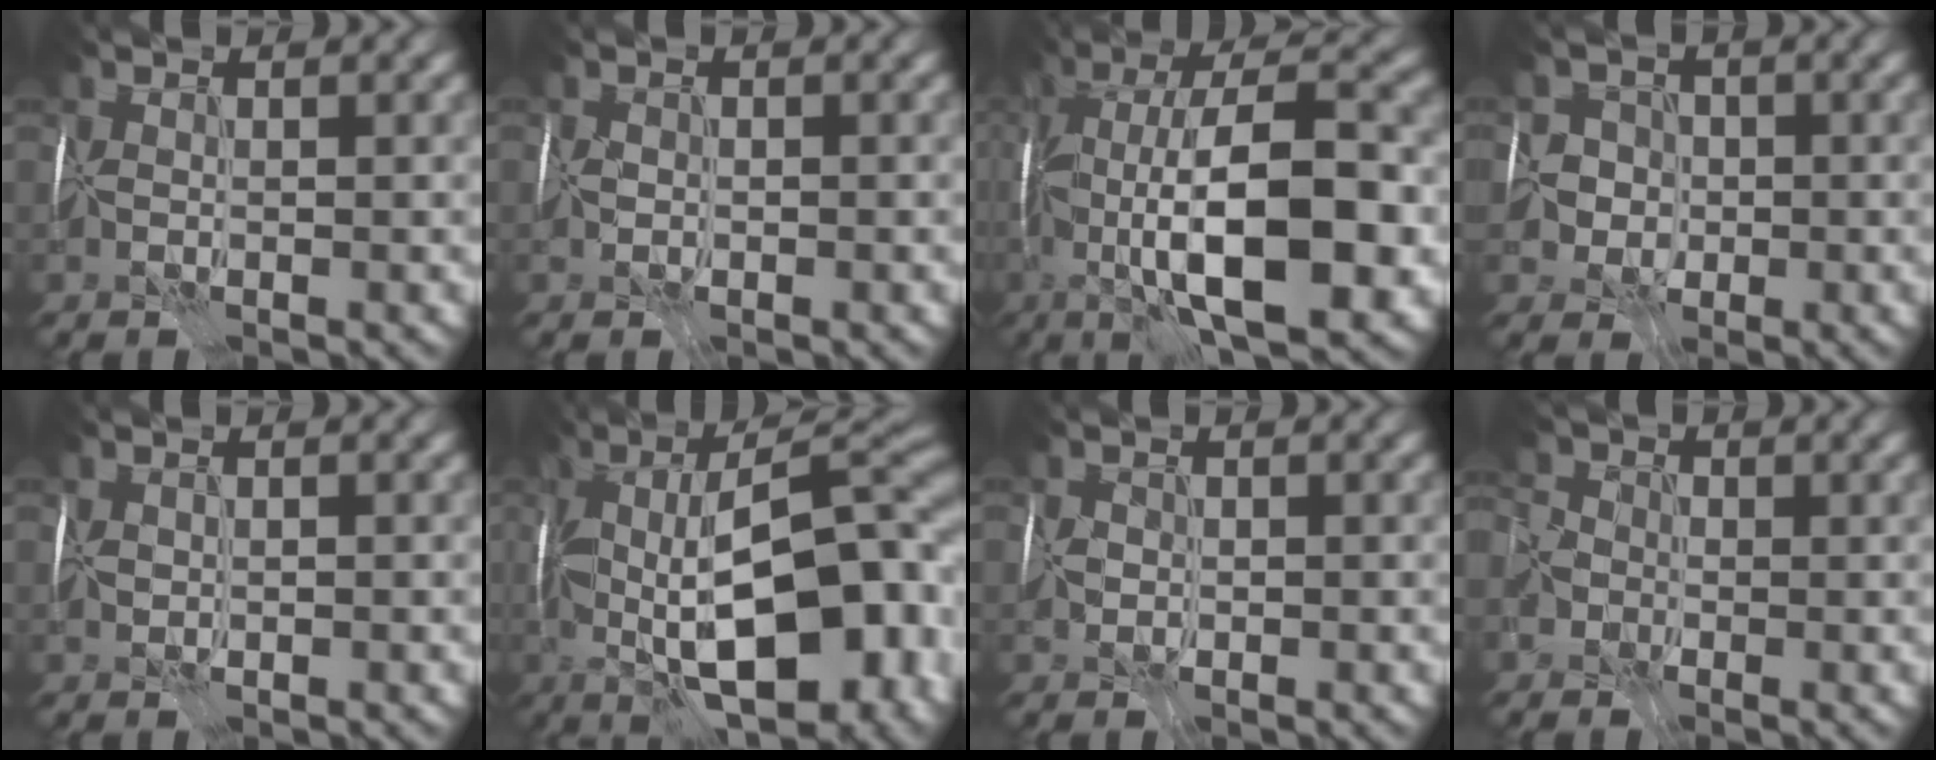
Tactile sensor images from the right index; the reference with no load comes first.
{"total": 0.9, "force": [-0.7, 0.5, 0.2], "torque": [-0.005, 0.001, -0.014]}
{"total": 13.4, "force": [-3.2, 4.5, 12.2], "torque": [-0.192, 0.002, -0.065]}
{"total": 4.8, "force": [-1.2, 4.5, 1.3], "torque": [0.001, 0.023, -0.043]}
{"total": 0.7, "force": [-0.6, 0.3, 0.2], "torque": [-0.007, 0.000, -0.010]}
{"total": 16.7, "force": [-3.7, 7.1, 14.6], "torque": [-0.200, 0.008, -0.058]}
{"total": 1.8, "force": [-0.7, 1.4, 0.7], "torque": [-0.014, -0.001, -0.014]}
{"total": 5.3, "force": [-1.7, 4.3, 2.5], "torque": [-0.052, 0.007, -0.054]}